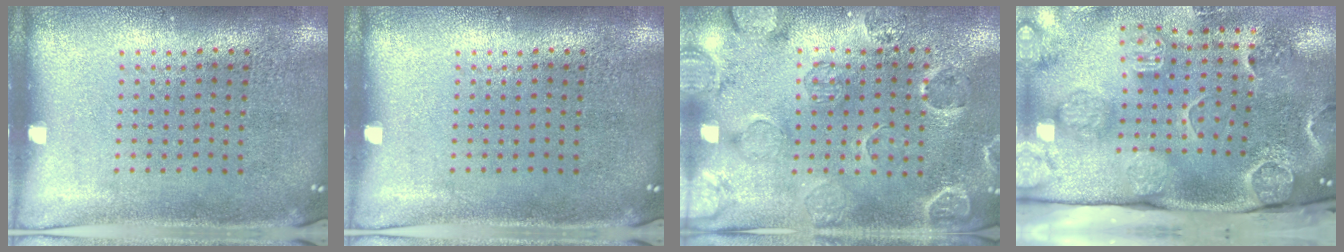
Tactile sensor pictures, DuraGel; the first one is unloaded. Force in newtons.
{"total": 0.0}
{"total": 2.5, "press": 2.0, "slide": 1.5}
{"total": 4.6, "press": 3.4, "slide": 3.1}